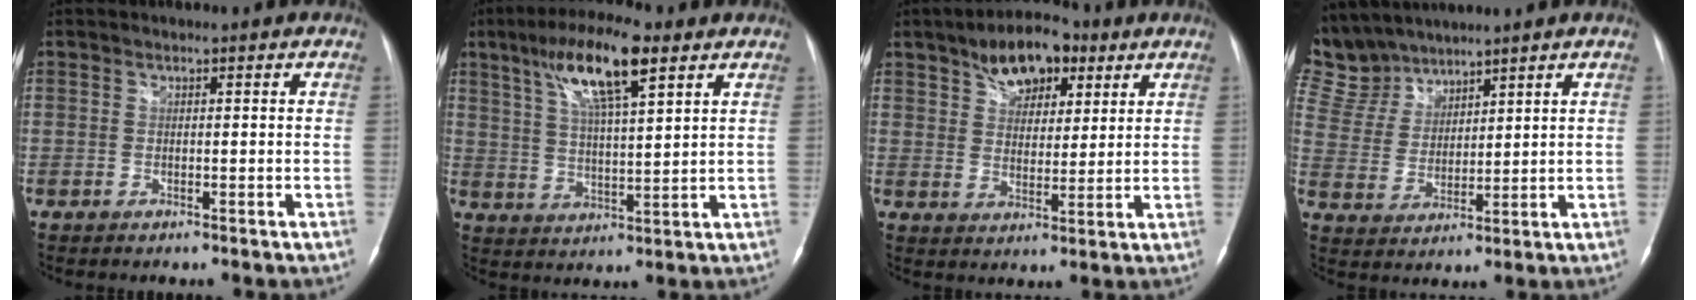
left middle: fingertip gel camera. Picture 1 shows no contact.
{"total": 12.4, "force": [6.8, 2.0, 10.1], "torque": [-0.191, 0.014, 0.119]}
{"total": 9.2, "force": [5.4, 4.8, 5.8], "torque": [-0.094, 0.016, 0.090]}
{"total": 10.0, "force": [9.4, 3.5, 0.9], "torque": [-0.037, 0.017, 0.206]}